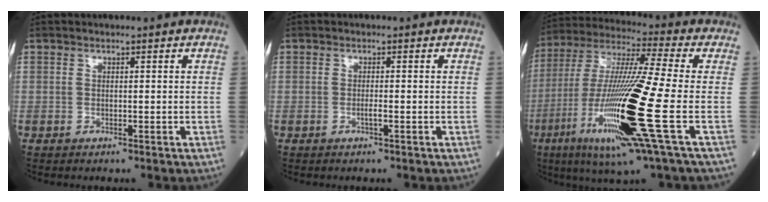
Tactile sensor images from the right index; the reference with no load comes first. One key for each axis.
{"total": 0.7, "fx": -0.3, "fy": 0.0, "fz": 0.7, "tx": -0.015, "ty": 0.000, "tz": -0.007}
{"total": 21.5, "fx": -6.4, "fy": 0.0, "fz": 20.5, "tx": -0.427, "ty": -0.035, "tz": -0.127}